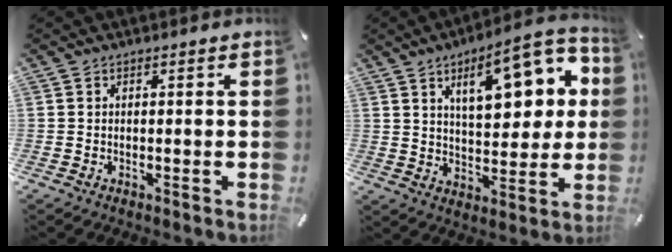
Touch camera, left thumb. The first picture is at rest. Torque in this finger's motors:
{"motor_torque": [2.48, 2.53, 1.69, -1.08, 0.18]}